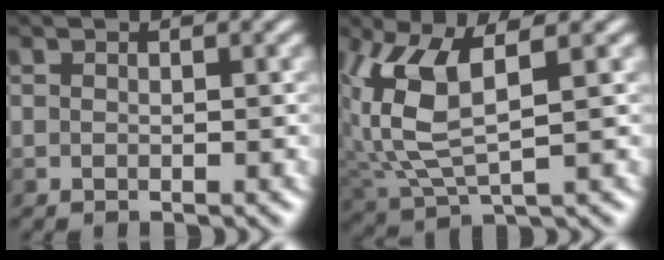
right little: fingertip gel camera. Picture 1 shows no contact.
{"total": 7.8, "force": [1.2, 3.3, 7.0], "torque": [-0.154, 0.002, 0.018]}